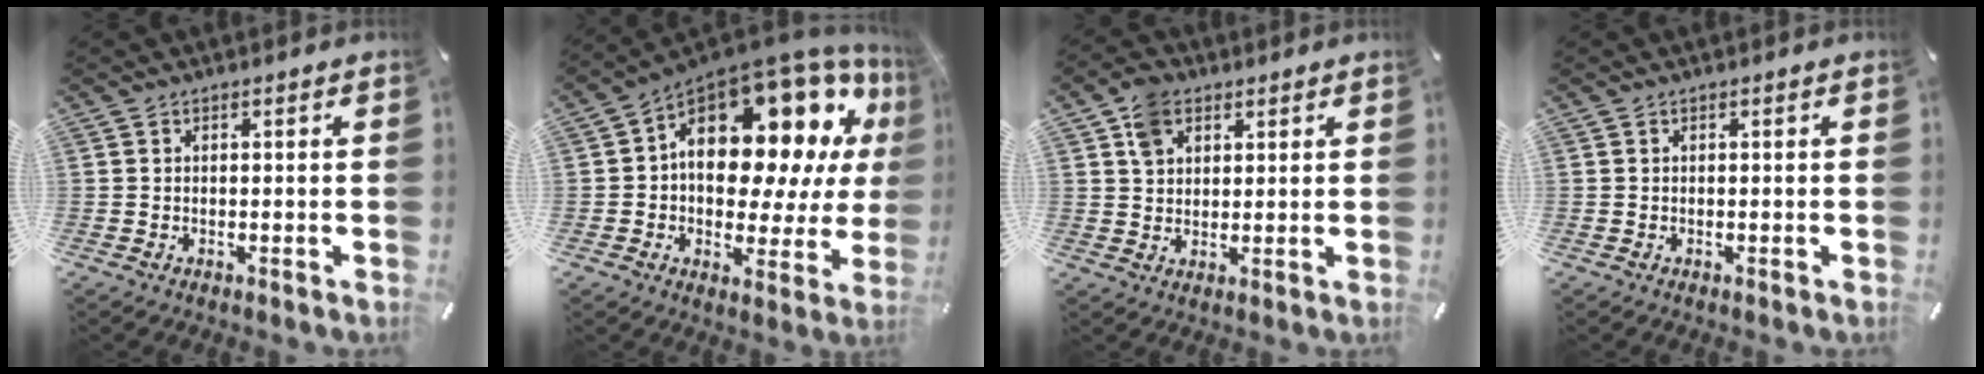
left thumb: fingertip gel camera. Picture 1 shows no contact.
{"total": 20.3, "force": [8.0, 11.9, 14.3], "torque": [-0.196, -0.074, 0.133]}
{"total": 6.5, "force": [3.2, 4.9, 2.8], "torque": [-0.051, 0.006, 0.061]}
{"total": 0.0}